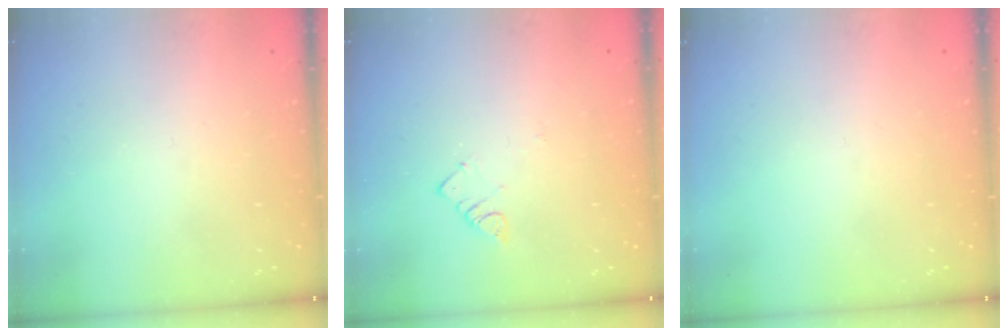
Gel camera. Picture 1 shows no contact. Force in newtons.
{"total": 3.2, "press": 3.2, "slide": 0.3}
{"total": 0.0}